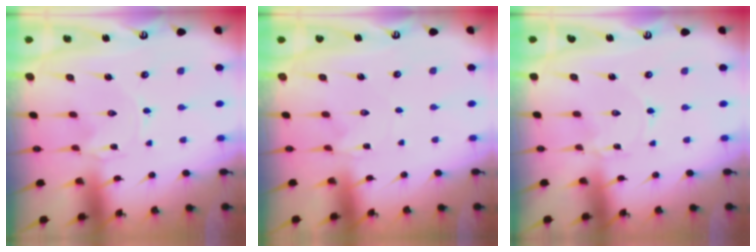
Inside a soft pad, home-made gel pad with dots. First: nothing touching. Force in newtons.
{"total": 1.3, "press": 1.3, "slide": 0.3}
{"total": 0.7, "press": 0.7, "slide": 0.0}